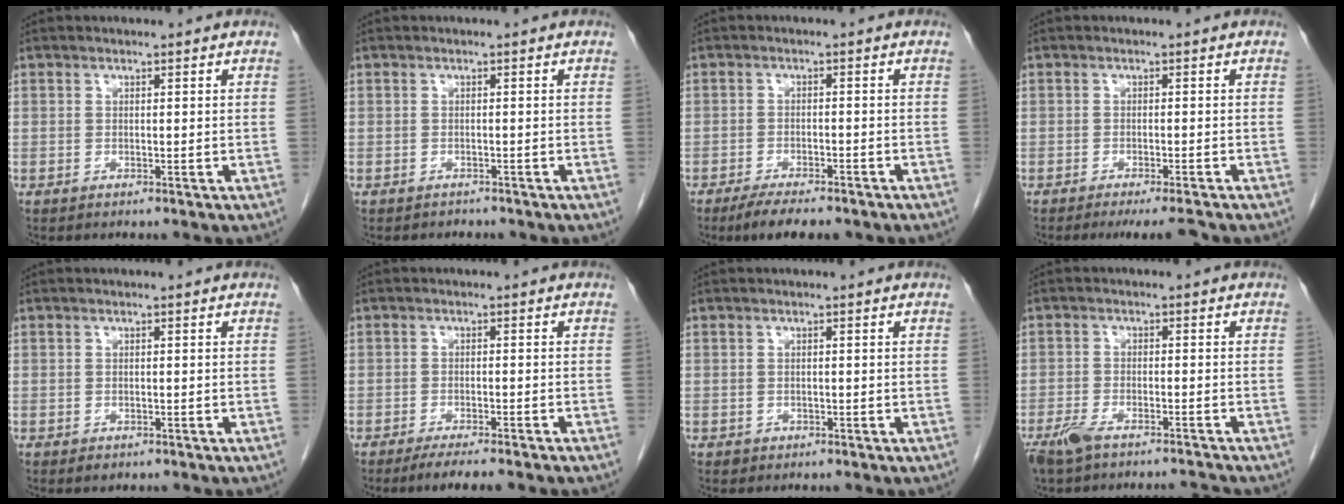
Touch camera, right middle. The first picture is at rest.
{"total": 1.1, "force": [-1.0, 0.5, -0.1], "torque": [-0.007, 0.000, -0.017]}
{"total": 6.8, "force": [-5.3, 1.7, 3.8], "torque": [-0.057, -0.010, -0.077]}
{"total": 4.8, "force": [-4.1, 0.1, 2.4], "torque": [-0.021, -0.009, -0.061]}
{"total": 1.0, "force": [-0.6, 0.7, 0.5], "torque": [-0.010, 0.000, -0.003]}
{"total": 5.4, "force": [-4.3, 0.0, 3.2], "torque": [-0.043, -0.010, -0.063]}
{"total": 0.8, "force": [-0.4, 0.7, 0.1], "torque": [-0.006, 0.002, -0.002]}
{"total": 6.1, "force": [-5.4, 0.8, 2.8], "torque": [-0.057, -0.009, -0.098]}